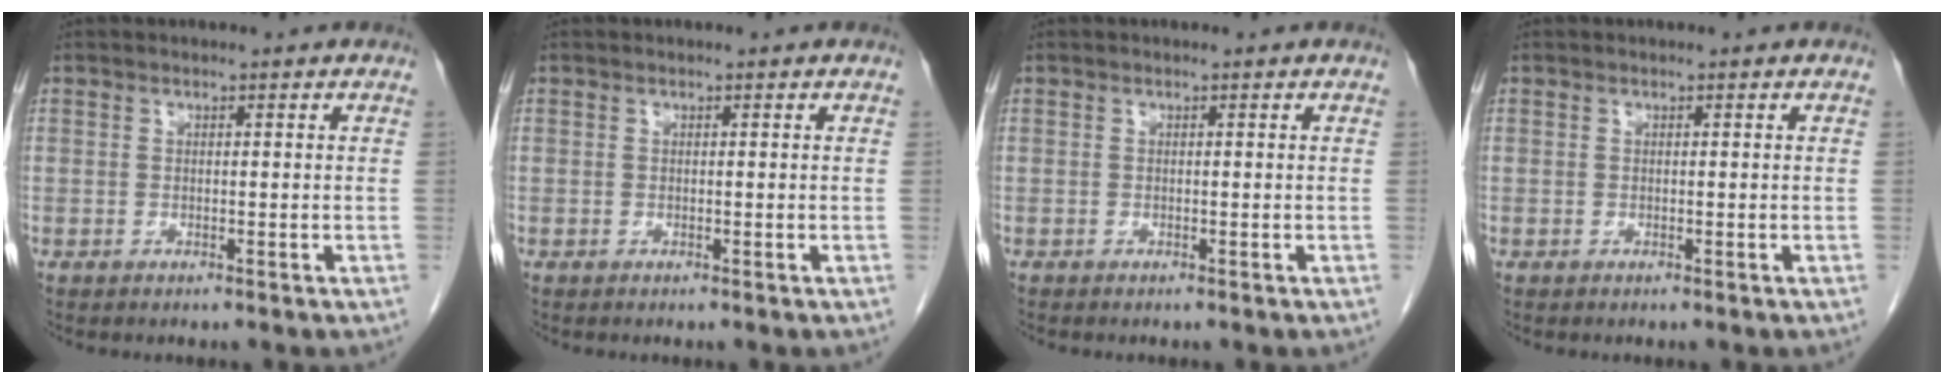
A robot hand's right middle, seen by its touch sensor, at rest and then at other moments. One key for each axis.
{"total": 0.0}
{"total": 0.0}
{"total": 0.0}